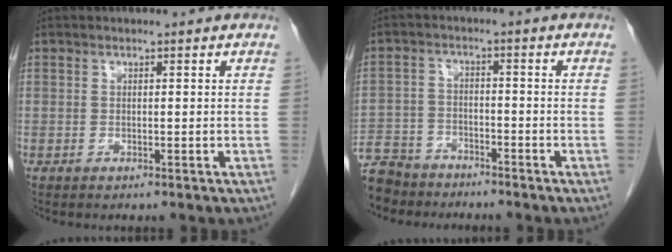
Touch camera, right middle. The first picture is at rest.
{"total": 10.3, "force": [-8.9, 4.8, 2.0], "torque": [-0.056, -0.001, -0.156]}